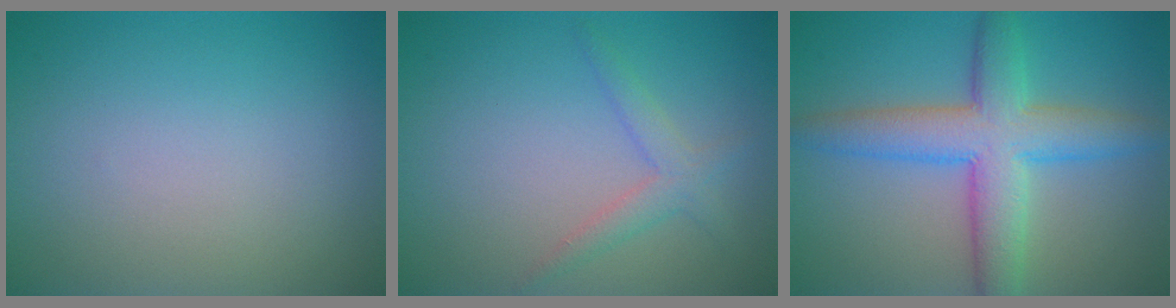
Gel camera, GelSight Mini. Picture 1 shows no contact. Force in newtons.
{"total": 2.0, "press": 2.0, "slide": 0.2}
{"total": 6.9, "press": 6.9, "slide": 0.2}